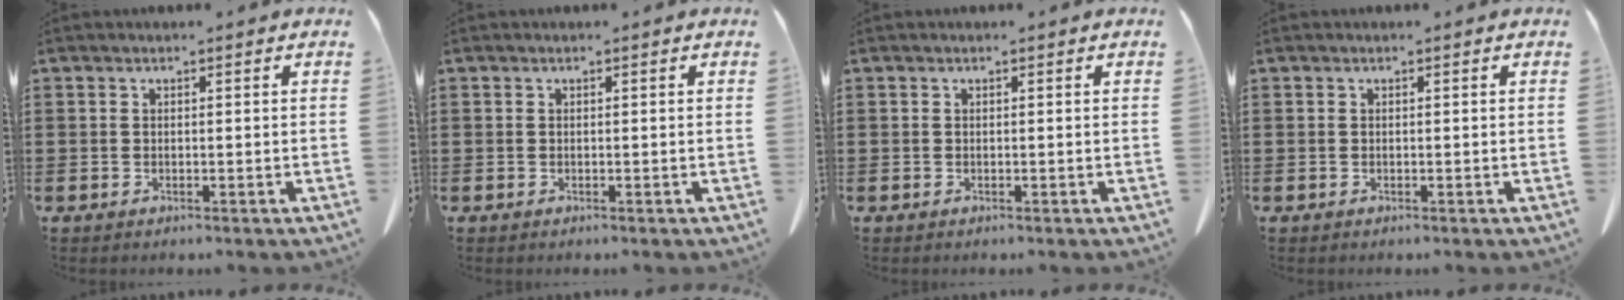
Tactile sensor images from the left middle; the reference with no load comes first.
{"total": 0.0}
{"total": 0.0}
{"total": 0.0}